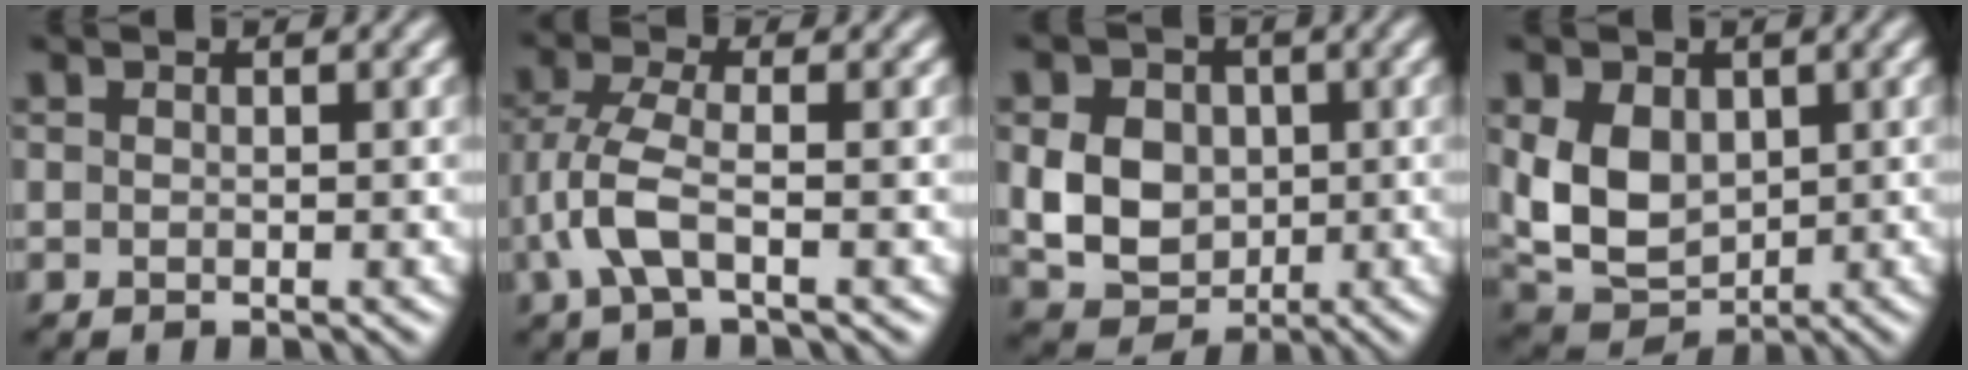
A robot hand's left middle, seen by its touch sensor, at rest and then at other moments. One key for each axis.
{"total": 4.4, "fx": -1.4, "fy": 1.6, "fz": 3.8, "tx": -0.097, "ty": 0.007, "tz": -0.036}
{"total": 6.4, "fx": 0.4, "fy": 5.2, "fz": 3.8, "tx": -0.076, "ty": -0.002, "tz": 0.003}
{"total": 6.1, "fx": 0.7, "fy": 4.4, "fz": 4.1, "tx": -0.087, "ty": -0.006, "tz": 0.013}